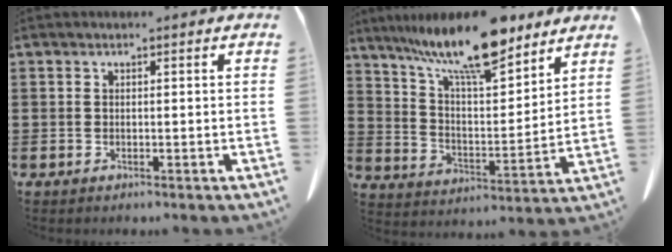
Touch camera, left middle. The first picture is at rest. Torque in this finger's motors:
{"motor_torque": [2.14, 0.00, 1.00, 0.21]}